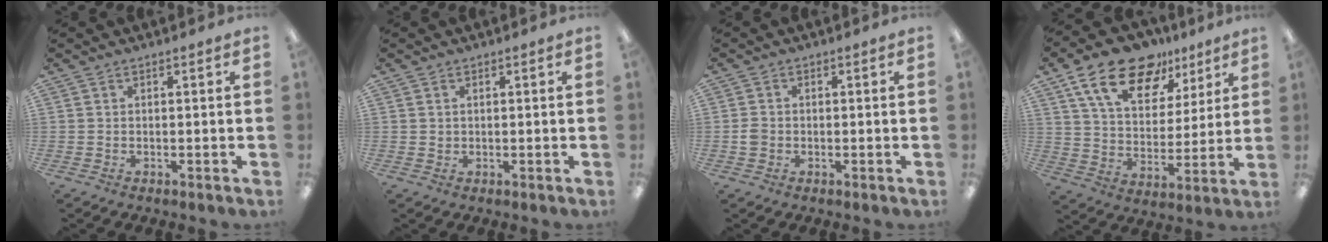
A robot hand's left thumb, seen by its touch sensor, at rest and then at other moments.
{"total": 0.8, "force": [0.4, 0.7, 0.0], "torque": [-0.002, 0.002, 0.007]}
{"total": 2.0, "force": [-0.5, 1.8, 0.8], "torque": [-0.014, 0.005, -0.010]}
{"total": 18.8, "force": [12.6, 9.9, 9.9], "torque": [-0.177, -0.064, 0.226]}